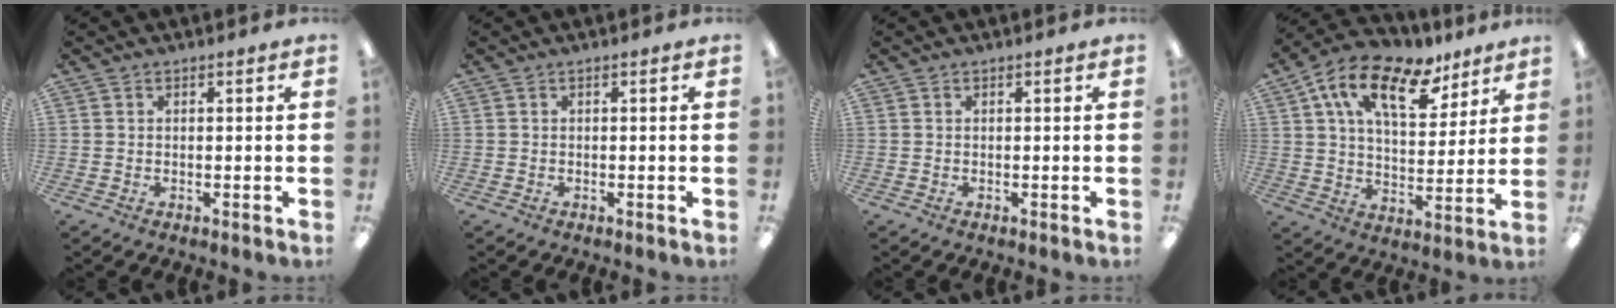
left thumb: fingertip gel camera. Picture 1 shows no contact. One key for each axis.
{"total": 0.0}
{"total": 0.0}
{"total": 17.1, "fx": 9.8, "fy": 8.4, "fz": 11.1, "tx": -0.188, "ty": -0.035, "tz": 0.169}